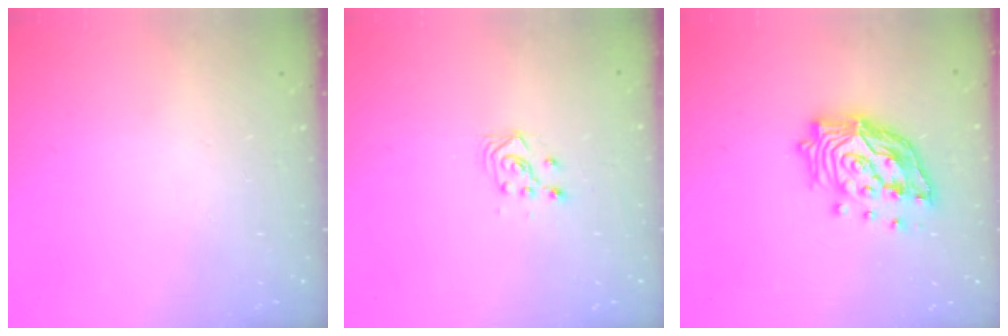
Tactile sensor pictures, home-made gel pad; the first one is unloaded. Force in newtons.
{"total": 3.3, "press": 3.2, "slide": 0.8}
{"total": 16.9, "press": 16.7, "slide": 2.3}